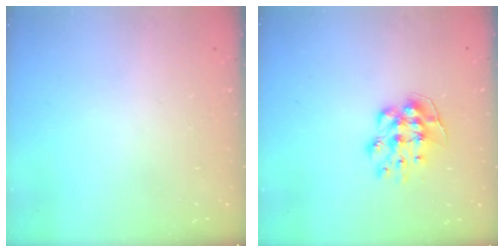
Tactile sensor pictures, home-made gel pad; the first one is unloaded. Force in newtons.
{"total": 9.3, "press": 9.3, "slide": 0.4}